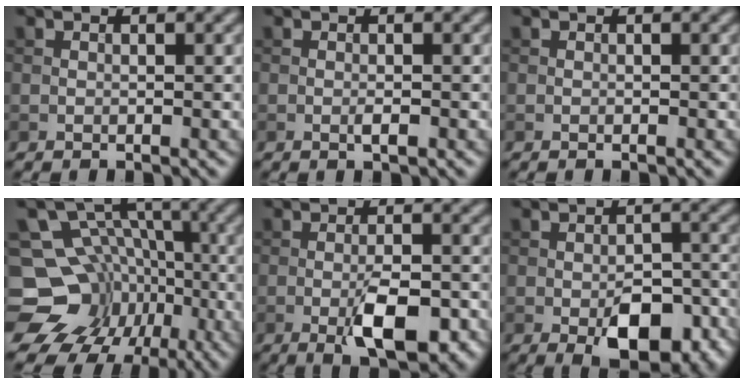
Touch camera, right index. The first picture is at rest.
{"total": 0.9, "force": [-0.3, 0.2, 0.8], "torque": [-0.015, -0.001, -0.006]}
{"total": 0.0}
{"total": 14.5, "force": [-6.1, 12.1, 5.2], "torque": [-0.098, -0.011, -0.104]}
{"total": 5.9, "force": [-2.4, 2.0, 5.0], "torque": [-0.085, -0.006, -0.035]}
{"total": 7.1, "force": [-3.0, 3.5, 5.3], "torque": [-0.077, -0.011, -0.038]}